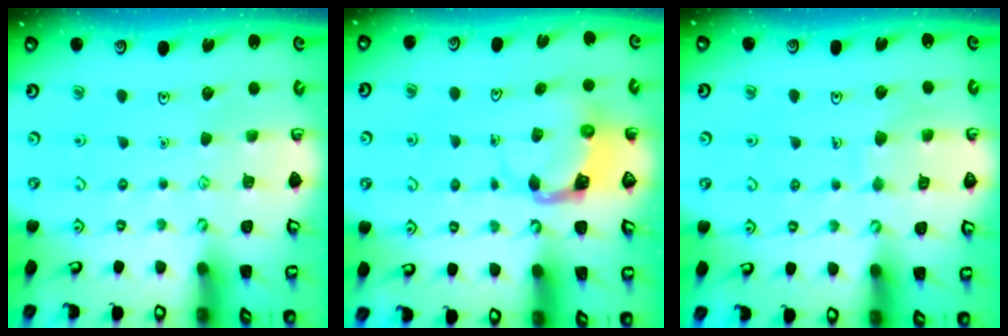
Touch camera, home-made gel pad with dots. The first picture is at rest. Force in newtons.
{"total": 3.9, "press": 3.8, "slide": 0.7}
{"total": 6.0, "press": 6.0, "slide": 0.6}